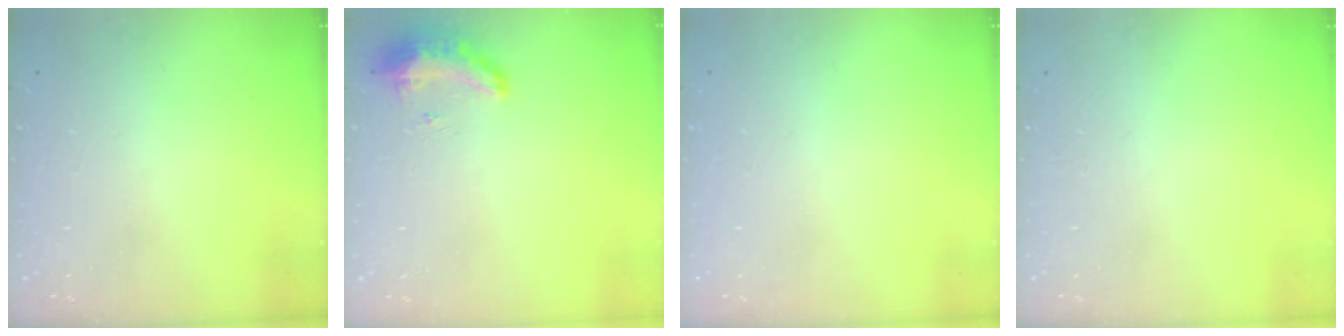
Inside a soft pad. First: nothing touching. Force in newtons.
{"total": 16.1, "press": 10.6, "slide": 12.1}
{"total": 0.0}
{"total": 0.0}